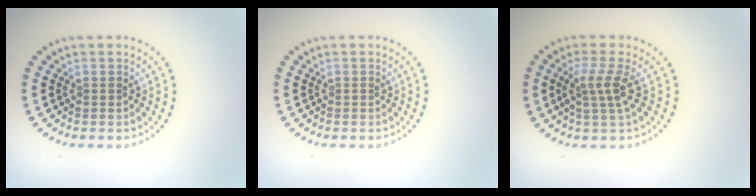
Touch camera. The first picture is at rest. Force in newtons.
{"total": 0.0}
{"total": 2.7, "press": 2.0, "slide": 1.8}